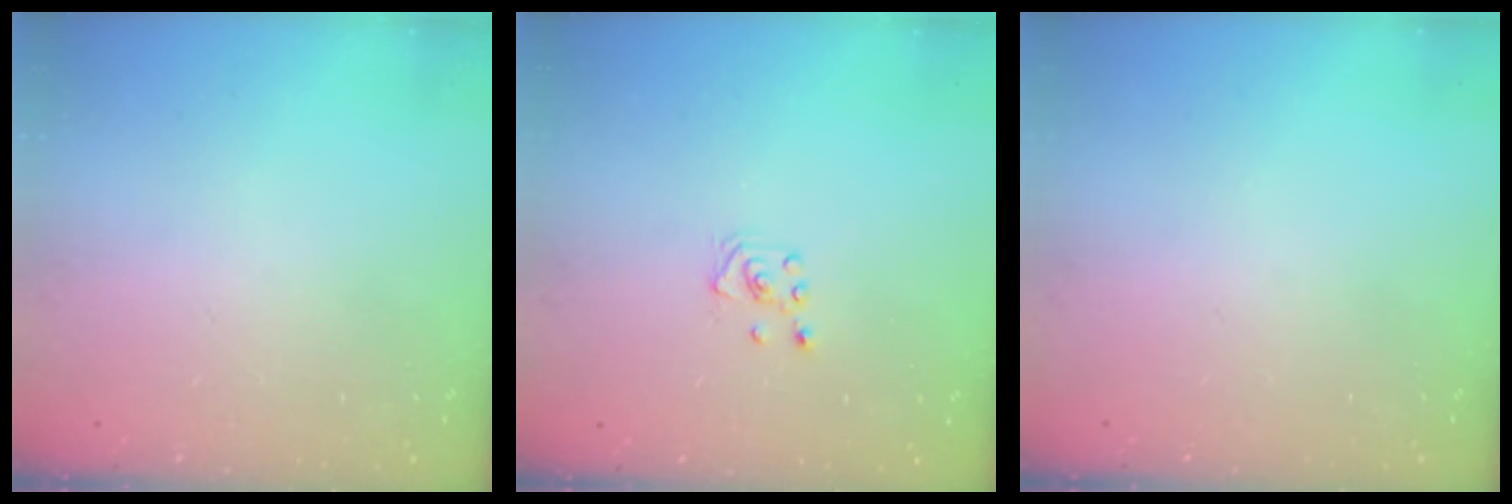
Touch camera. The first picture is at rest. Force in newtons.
{"total": 3.0, "press": 2.9, "slide": 0.3}
{"total": 0.0}